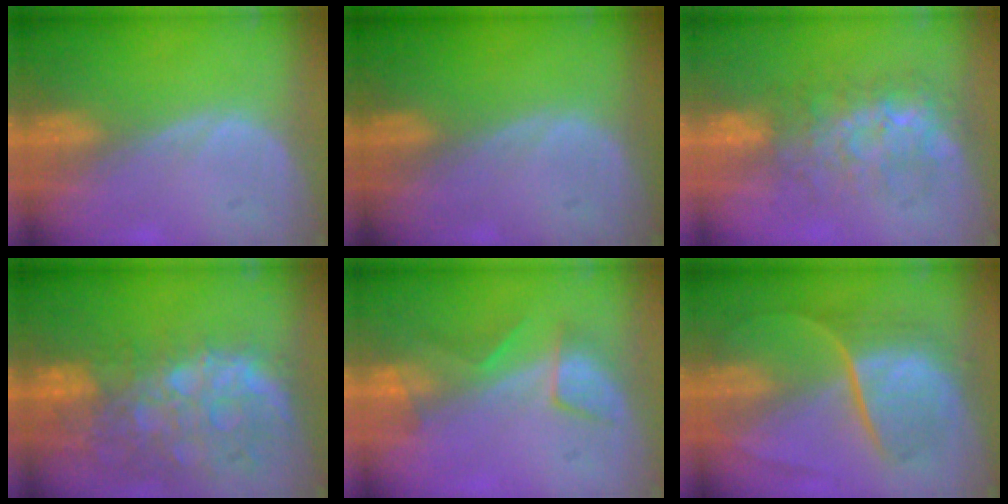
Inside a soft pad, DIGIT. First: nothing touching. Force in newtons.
{"total": 0.0}
{"total": 7.6, "press": 7.3, "slide": 1.9}
{"total": 13.0, "press": 10.7, "slide": 7.4}
{"total": 4.7, "press": 4.6, "slide": 1.2}
{"total": 9.1, "press": 7.6, "slide": 4.9}